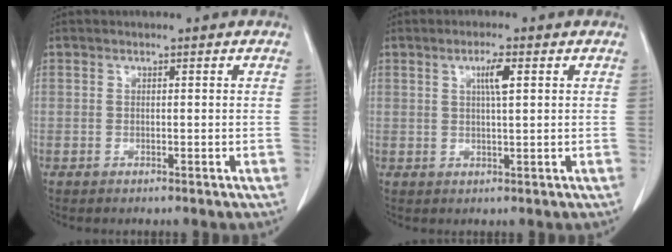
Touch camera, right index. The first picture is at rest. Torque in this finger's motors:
{"motor_torque": [0.20, 0.03, 0.03, 0.04]}